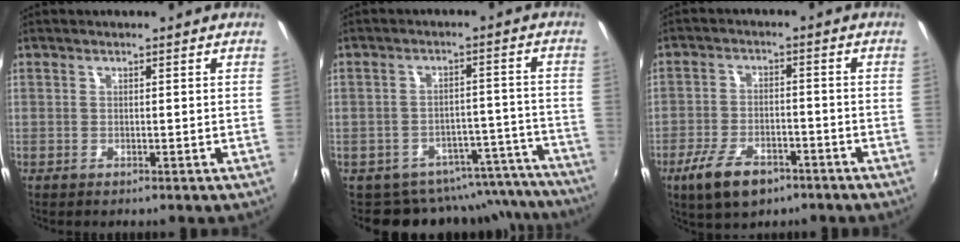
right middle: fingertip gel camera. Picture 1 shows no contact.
{"total": 14.0, "force": [-12.9, 5.5, 0.3], "torque": [0.021, 0.072, -0.154]}
{"total": 9.6, "force": [-6.1, 4.5, 5.9], "torque": [-0.139, -0.010, -0.103]}